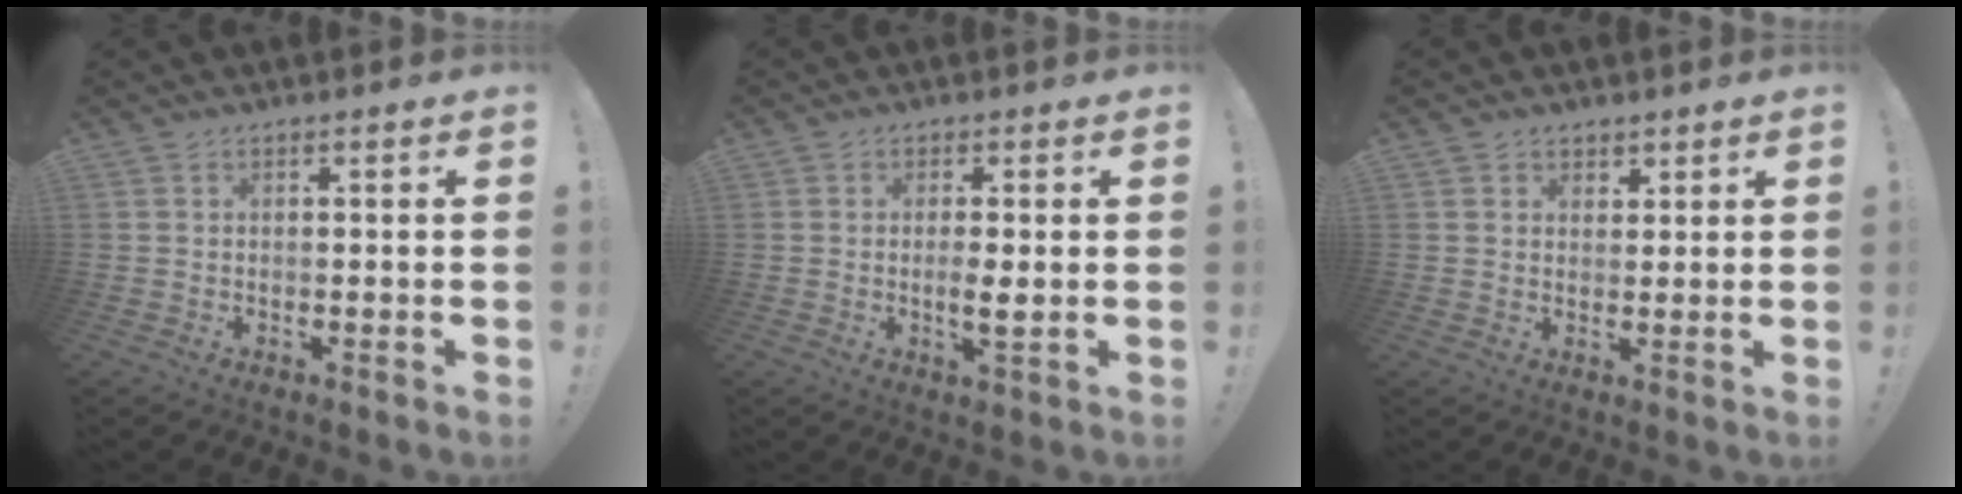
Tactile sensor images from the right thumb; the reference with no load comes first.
{"total": 3.8, "force": [-0.4, 0.5, 3.7], "torque": [-0.055, -0.007, -0.009]}
{"total": 2.8, "force": [2.0, 2.0, 0.2], "torque": [0.014, -0.012, 0.033]}